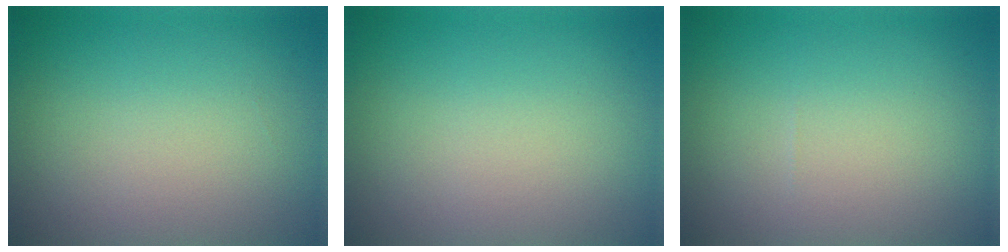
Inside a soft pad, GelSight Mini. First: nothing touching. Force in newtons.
{"total": 0.0}
{"total": 0.0}